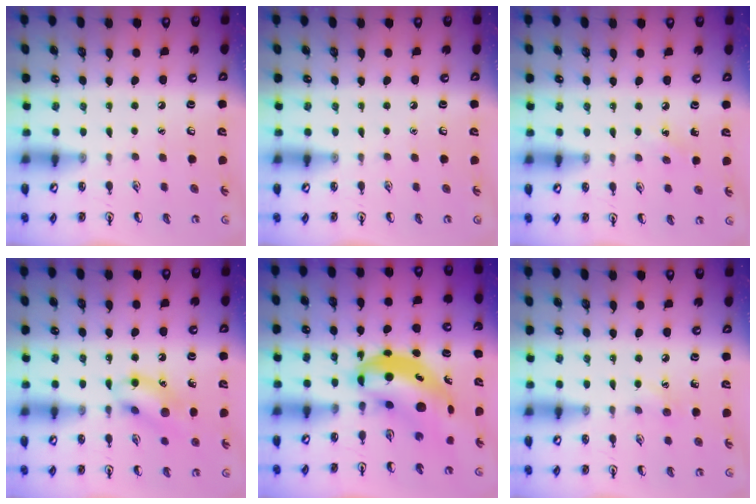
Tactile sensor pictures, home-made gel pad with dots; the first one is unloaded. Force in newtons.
{"total": 0.0}
{"total": 4.0, "press": 3.8, "slide": 1.2}
{"total": 11.1, "press": 11.1, "slide": 0.9}
{"total": 7.8, "press": 7.6, "slide": 1.7}
{"total": 5.0, "press": 4.7, "slide": 1.6}